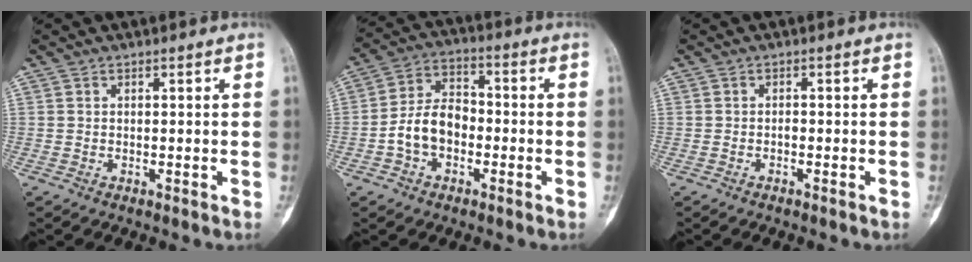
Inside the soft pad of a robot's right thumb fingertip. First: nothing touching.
{"total": 9.3, "force": [-2.5, 6.4, 6.2], "torque": [-0.106, 0.036, -0.055]}
{"total": 0.7, "force": [-0.4, 0.3, 0.5], "torque": [-0.005, 0.005, -0.008]}